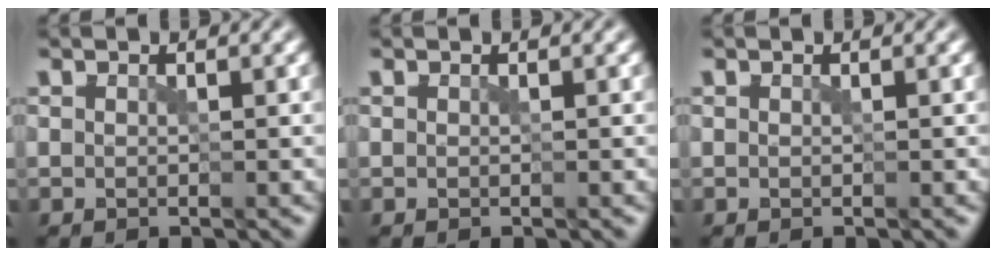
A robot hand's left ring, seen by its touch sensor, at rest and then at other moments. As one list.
[{"total": 0.0}, {"total": 0.0}]